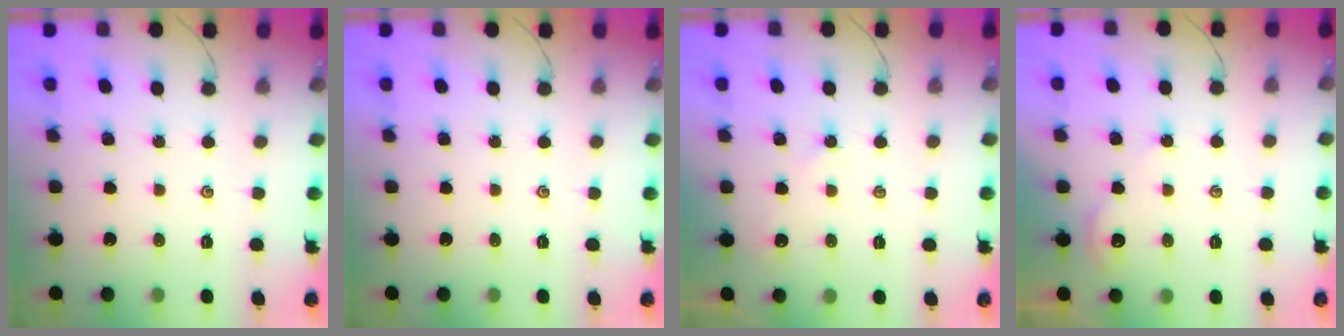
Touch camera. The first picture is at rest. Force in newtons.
{"total": 0.0}
{"total": 3.0, "press": 3.0, "slide": 0.3}
{"total": 2.8, "press": 2.7, "slide": 0.4}